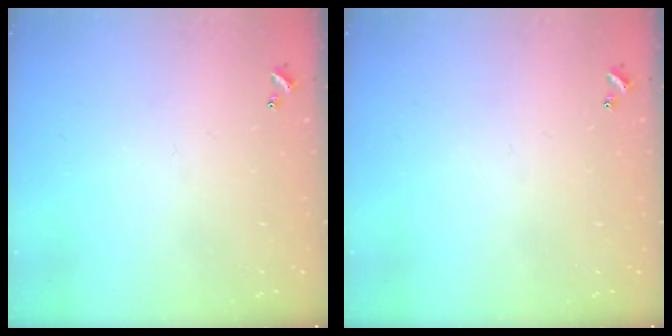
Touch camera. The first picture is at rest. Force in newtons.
{"total": 0.0}